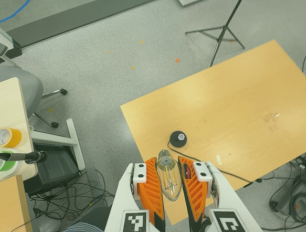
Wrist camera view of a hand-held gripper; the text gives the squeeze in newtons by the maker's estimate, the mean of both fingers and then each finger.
{"total": 23.7, "left": 25.7, "right": 21.7}